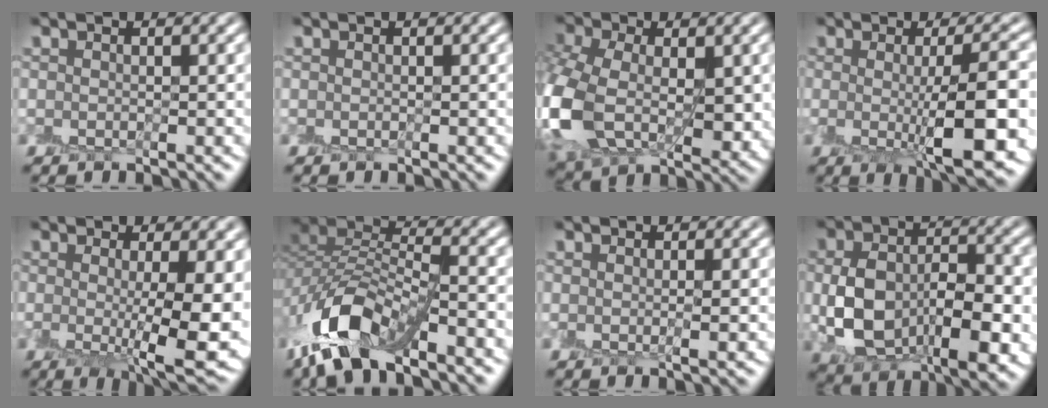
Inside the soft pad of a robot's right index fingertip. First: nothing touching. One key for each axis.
{"total": 0.0}
{"total": 11.9, "fx": -1.1, "fy": 8.0, "fz": 8.7, "tx": -0.232, "ty": -0.021, "tz": -0.017}
{"total": 8.3, "fx": -0.8, "fy": 1.9, "fz": 8.0, "tx": -0.104, "ty": -0.010, "tz": -0.006}
{"total": 9.0, "fx": -0.4, "fy": 2.1, "fz": 8.7, "tx": -0.111, "ty": -0.011, "tz": 0.000}
{"total": 8.8, "fx": -5.7, "fy": 3.8, "fz": 5.6, "tx": -0.114, "ty": 0.000, "tz": -0.117}
{"total": 1.3, "fx": 0.3, "fy": 0.3, "fz": 1.2, "tx": -0.017, "ty": -0.001, "tz": 0.007}
{"total": 10.1, "fx": -1.8, "fy": 6.4, "fz": 7.6, "tx": -0.148, "ty": -0.015, "tz": -0.017}